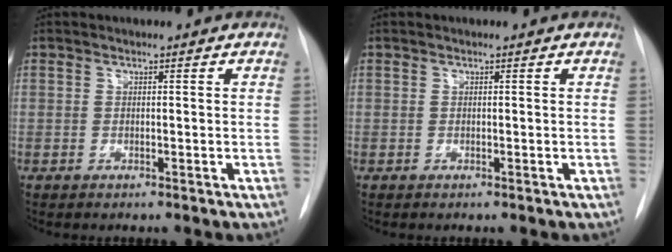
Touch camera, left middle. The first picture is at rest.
{"total": 0.0}